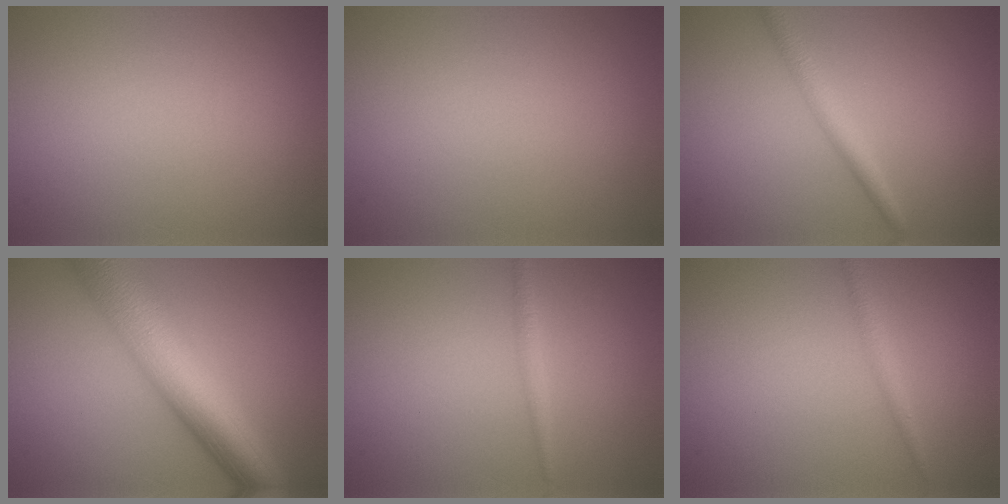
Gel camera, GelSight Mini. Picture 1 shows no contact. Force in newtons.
{"total": 0.0}
{"total": 2.3, "press": 2.3, "slide": 0.0}
{"total": 10.0, "press": 10.0, "slide": 0.3}
{"total": 1.1, "press": 1.1, "slide": 0.1}
{"total": 1.3, "press": 1.3, "slide": 0.1}